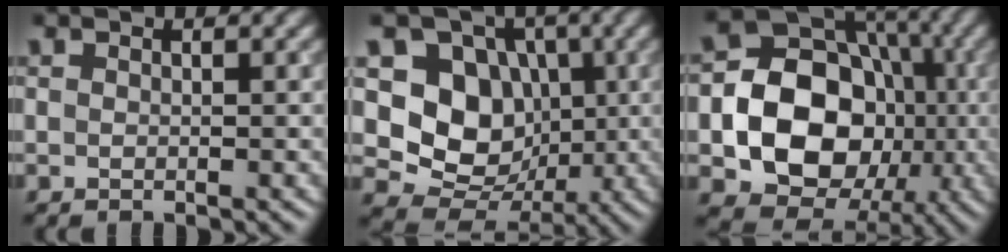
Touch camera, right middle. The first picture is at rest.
{"total": 8.4, "force": [0.9, 7.1, 4.4], "torque": [-0.073, -0.010, -0.002]}
{"total": 13.9, "force": [-2.5, 11.2, 7.9], "torque": [-0.112, -0.011, -0.067]}